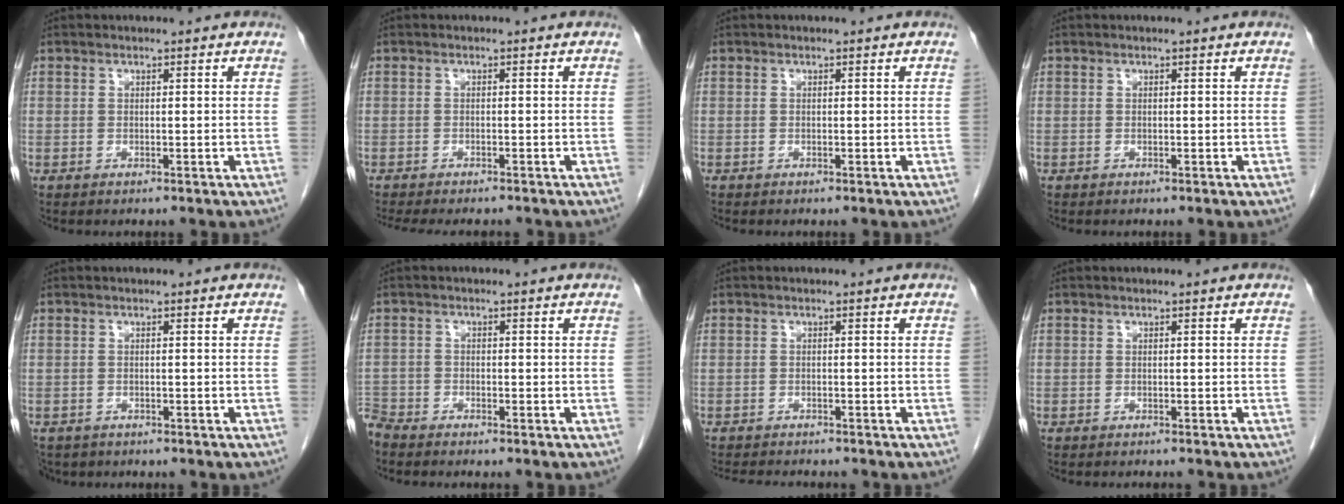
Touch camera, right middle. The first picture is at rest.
{"total": 8.4, "force": [-7.4, 2.0, 3.4], "torque": [-0.047, -0.011, -0.101]}
{"total": 0.0}
{"total": 0.0}
{"total": 4.1, "force": [-3.2, 2.5, 0.7], "torque": [-0.011, -0.001, -0.049]}
{"total": 3.2, "force": [-3.1, 0.6, 0.2], "torque": [-0.002, -0.009, -0.063]}
{"total": 6.3, "force": [-5.8, 1.3, 2.1], "torque": [-0.028, -0.006, -0.084]}
{"total": 1.8, "force": [-1.7, 0.1, 0.5], "torque": [-0.008, -0.003, -0.021]}